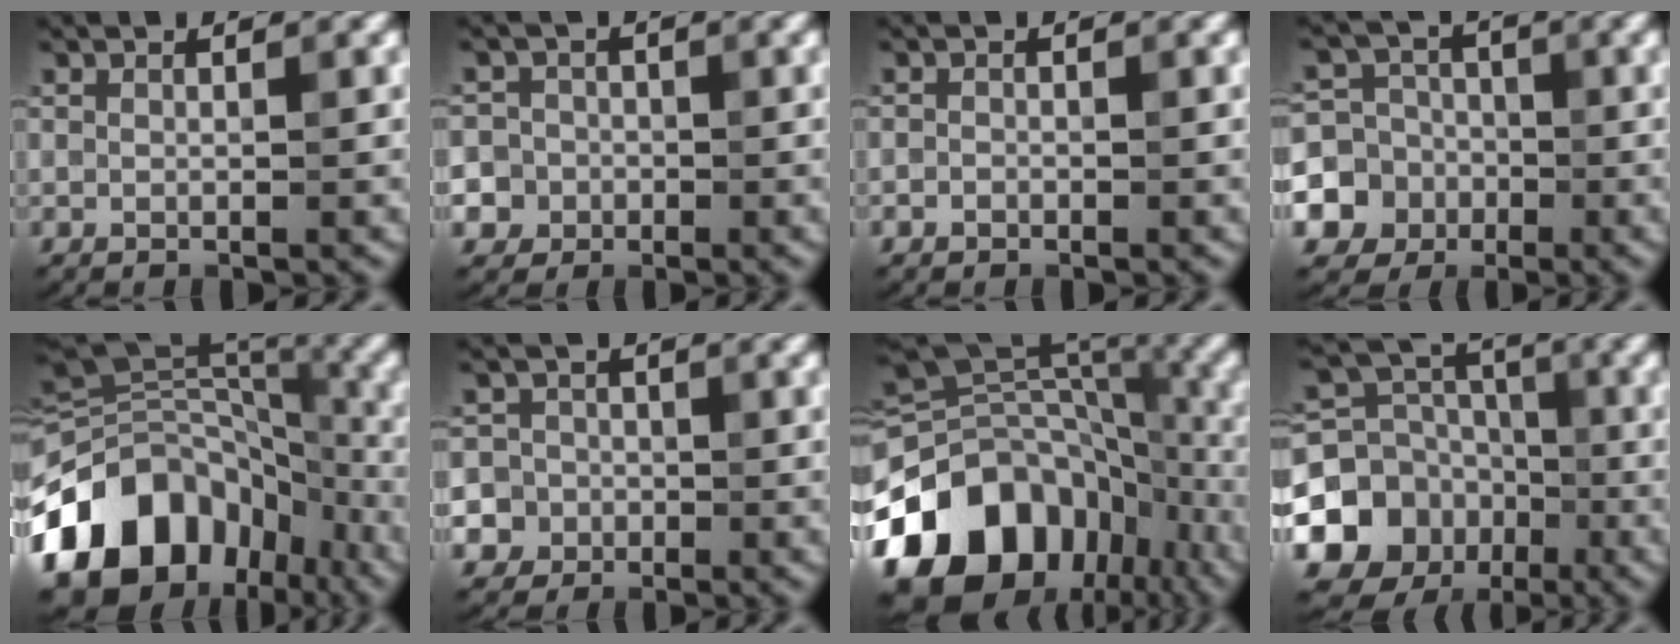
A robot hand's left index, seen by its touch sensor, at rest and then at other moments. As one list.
[{"total": 6.8, "force": [-0.7, 6.5, 1.9], "torque": [-0.034, 0.026, -0.045]}, {"total": 0.7, "force": [-0.3, 0.6, 0.1], "torque": [0.011, -0.002, -0.012]}, {"total": 8.4, "force": [-2.4, 7.7, 2.1], "torque": [-0.045, 0.004, -0.066]}, {"total": 13.8, "force": [-6.9, 9.4, 7.5], "torque": [-0.153, 0.013, -0.124]}, {"total": 8.1, "force": [-1.3, 7.7, 2.3], "torque": [-0.049, 0.021, -0.052]}, {"total": 17.8, "force": [-8.7, 12.3, 9.5], "torque": [-0.205, -0.006, -0.133]}, {"total": 13.0, "force": [-4.2, 11.4, 4.6], "torque": [-0.112, -0.004, -0.086]}]